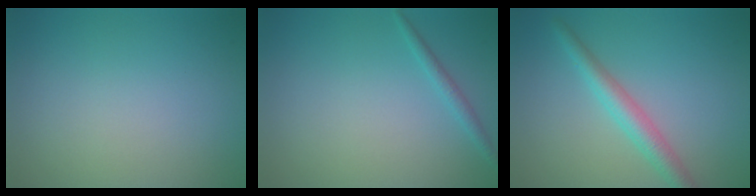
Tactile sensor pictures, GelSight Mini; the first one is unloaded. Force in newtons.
{"total": 1.1, "press": 1.0, "slide": 0.1}
{"total": 3.1, "press": 3.1, "slide": 0.1}